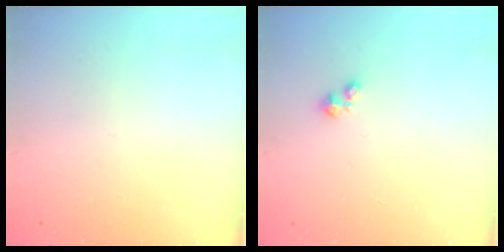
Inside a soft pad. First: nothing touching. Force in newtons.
{"total": 1.1, "press": 1.1, "slide": 0.3}